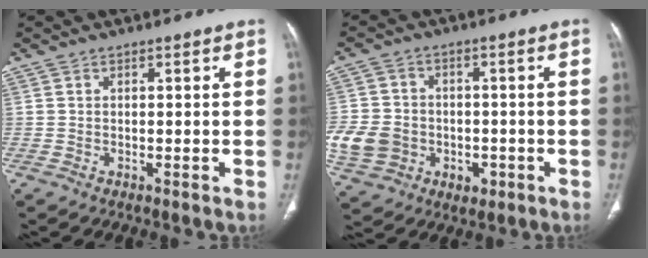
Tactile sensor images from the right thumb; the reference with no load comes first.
{"total": 13.6, "force": [-2.9, 11.3, 6.9], "torque": [-0.121, 0.013, -0.040]}